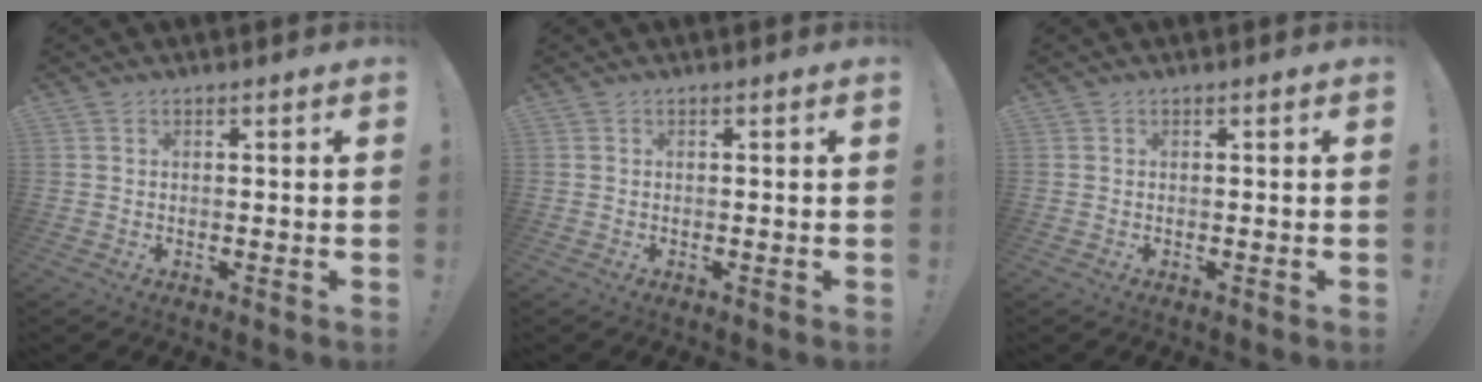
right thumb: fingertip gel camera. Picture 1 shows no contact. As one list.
[{"total": 0.0}, {"total": 0.0}]